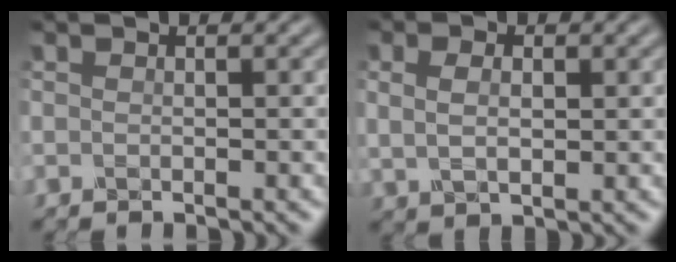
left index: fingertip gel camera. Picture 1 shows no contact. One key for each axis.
{"total": 3.4, "fx": 1.1, "fy": 2.0, "fz": 2.5, "tx": -0.044, "ty": 0.002, "tz": 0.019}